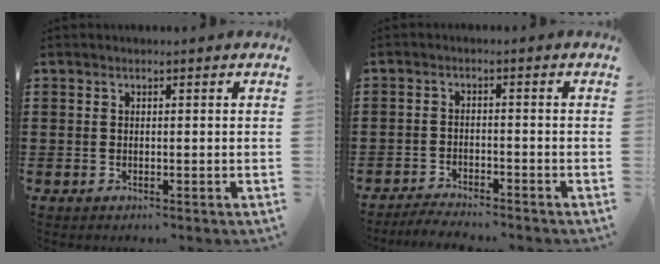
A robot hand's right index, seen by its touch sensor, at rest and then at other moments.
{"total": 2.8, "force": [-2.8, 0.1, 0.1], "torque": [-0.006, 0.000, -0.059]}